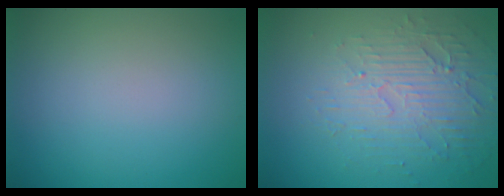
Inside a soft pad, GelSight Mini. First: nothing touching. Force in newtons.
{"total": 3.9, "press": 3.3, "slide": 2.1}